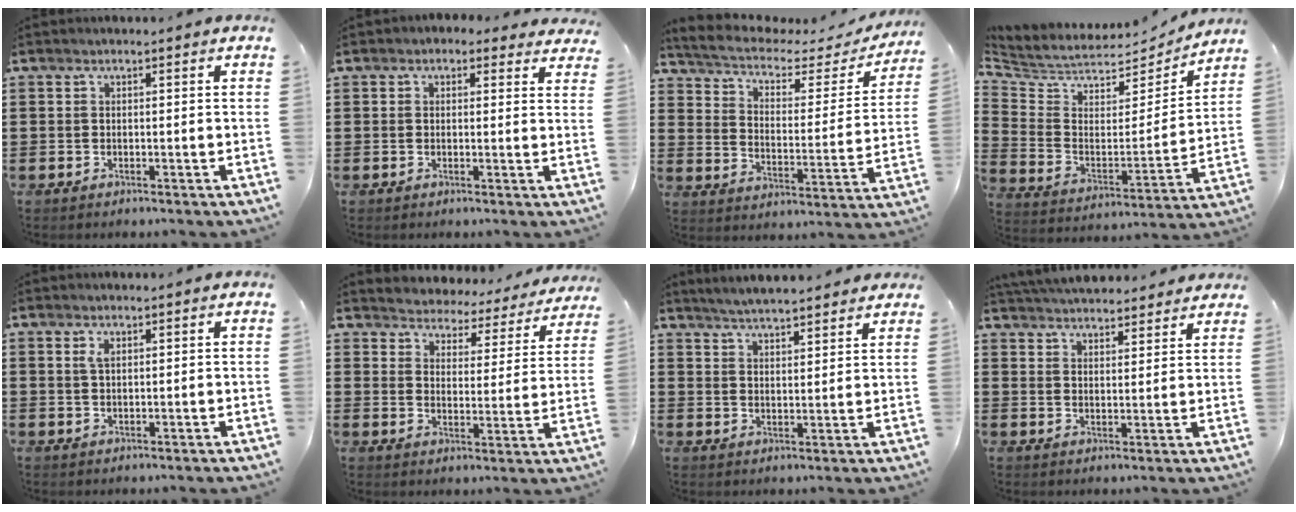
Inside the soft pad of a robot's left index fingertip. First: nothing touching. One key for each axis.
{"total": 1.6, "fx": 1.2, "fy": 1.0, "fz": 0.4, "tx": -0.014, "ty": 0.008, "tz": 0.021}
{"total": 4.2, "fx": 3.1, "fy": 1.8, "fz": 2.2, "tx": -0.063, "ty": -0.020, "tz": 0.046}
{"total": 5.0, "fx": 4.5, "fy": 1.9, "fz": 0.6, "tx": -0.047, "ty": -0.045, "tz": 0.075}
{"total": 1.6, "fx": 0.8, "fy": 0.7, "fz": 1.3, "tx": -0.029, "ty": 0.004, "tz": 0.014}
{"total": 3.8, "fx": 3.7, "fy": 0.3, "fz": -0.7, "tx": -0.013, "ty": -0.037, "tz": 0.058}
{"total": 4.0, "fx": 4.0, "fy": -0.1, "fz": 0.6, "tx": -0.024, "ty": -0.014, "tz": 0.072}
{"total": 4.6, "fx": 4.5, "fy": 0.6, "fz": 0.6, "tx": -0.028, "ty": -0.018, "tz": 0.081}